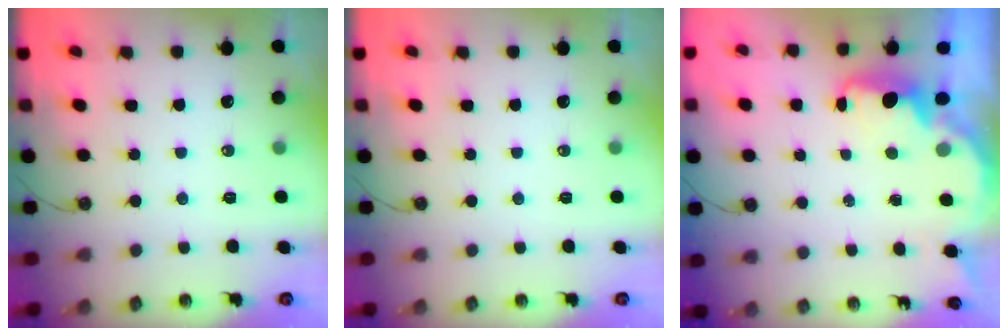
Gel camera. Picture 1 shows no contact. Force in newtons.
{"total": 0.0}
{"total": 2.1, "press": 2.1, "slide": 0.4}